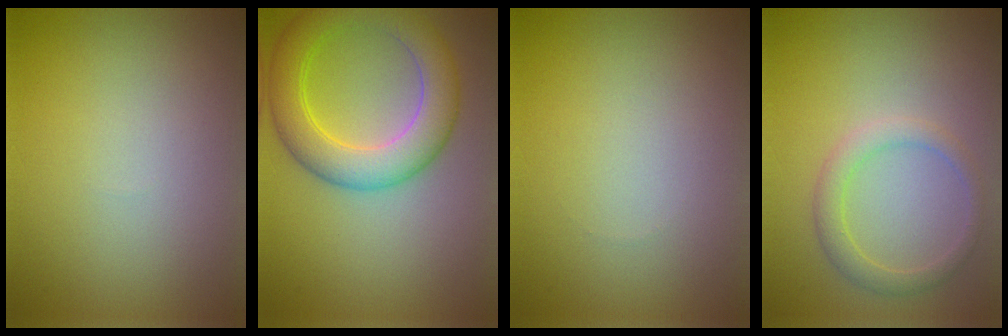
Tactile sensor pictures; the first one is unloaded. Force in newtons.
{"total": 6.2, "press": 6.2, "slide": 0.2}
{"total": 0.0}
{"total": 2.2, "press": 2.2, "slide": 0.1}